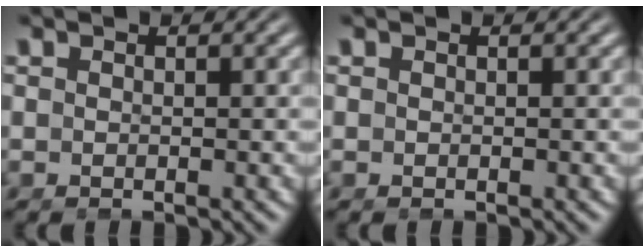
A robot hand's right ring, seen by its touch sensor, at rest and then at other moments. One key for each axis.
{"total": 0.0}